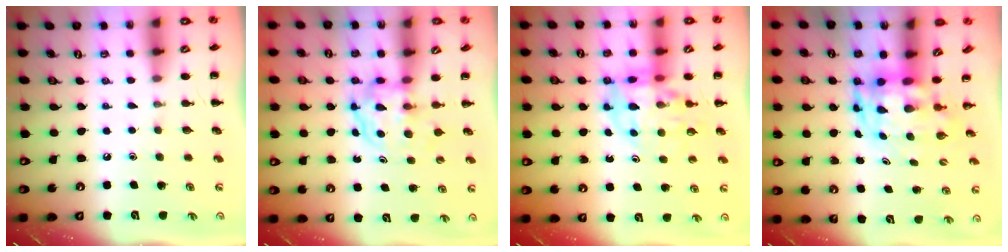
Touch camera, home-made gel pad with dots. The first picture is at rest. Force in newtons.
{"total": 3.9, "press": 3.9, "slide": 0.2}
{"total": 12.1, "press": 11.4, "slide": 3.8}
{"total": 3.7, "press": 3.6, "slide": 1.0}